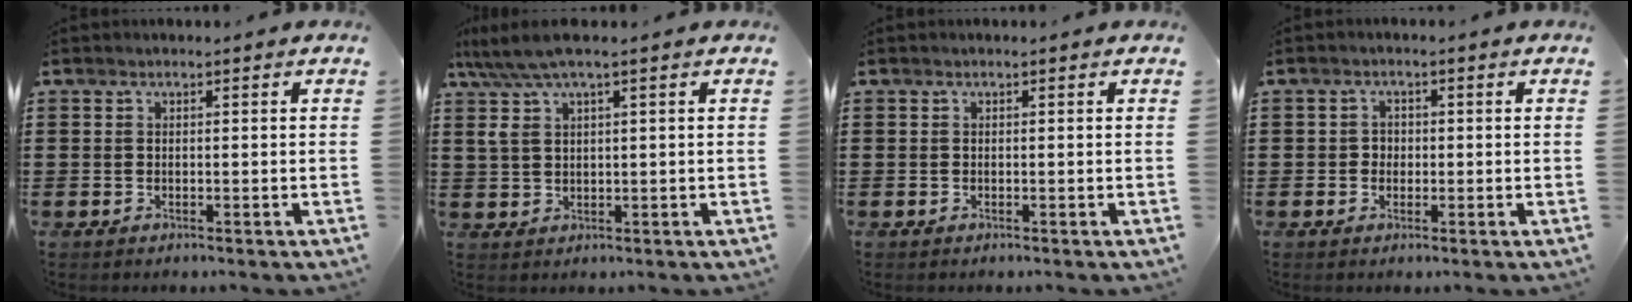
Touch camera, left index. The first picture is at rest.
{"total": 4.6, "force": [2.4, 1.3, 3.8], "torque": [-0.087, 0.004, 0.040]}
{"total": 0.0}
{"total": 1.6, "force": [-0.1, 1.5, 0.5], "torque": [-0.015, 0.006, -0.005]}